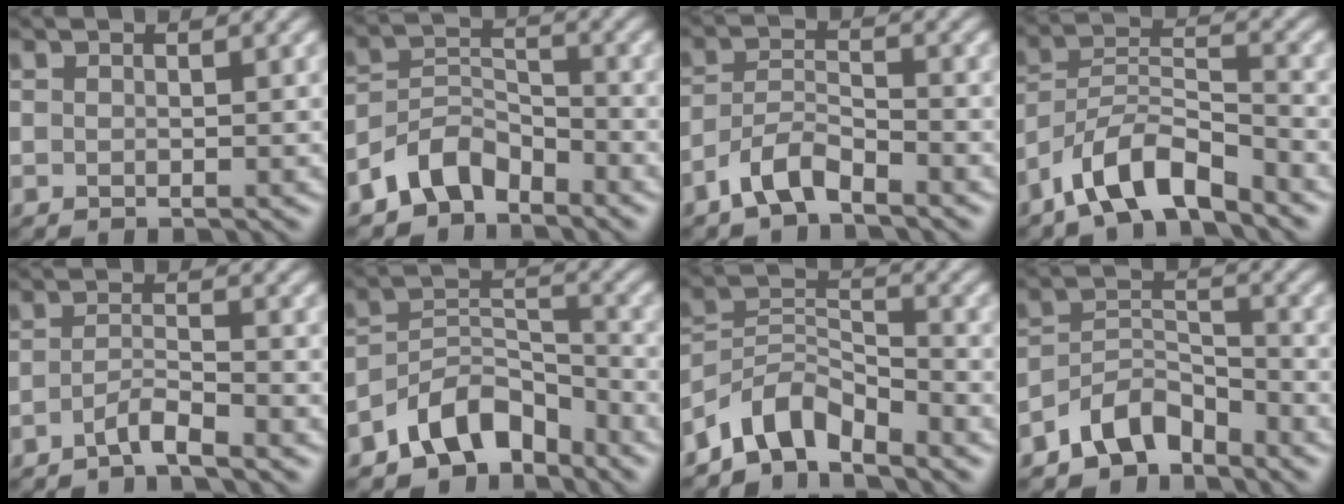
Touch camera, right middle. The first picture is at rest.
{"total": 4.7, "force": [-3.5, 2.5, 1.8], "torque": [-0.028, 0.006, -0.076]}
{"total": 3.6, "force": [-2.7, 1.2, 2.0], "torque": [-0.041, 0.009, -0.059]}
{"total": 6.4, "force": [-4.7, 2.2, 3.7], "torque": [-0.062, 0.007, -0.091]}
{"total": 2.1, "force": [-1.6, 0.2, 1.3], "torque": [-0.024, 0.004, -0.038]}
{"total": 6.6, "force": [-4.7, 3.6, 2.9], "torque": [-0.037, 0.006, -0.096]}
{"total": 4.9, "force": [-4.1, 2.0, 2.0], "torque": [-0.027, 0.006, -0.089]}
{"total": 5.0, "force": [-3.8, 2.6, 2.0], "torque": [-0.026, 0.006, -0.079]}